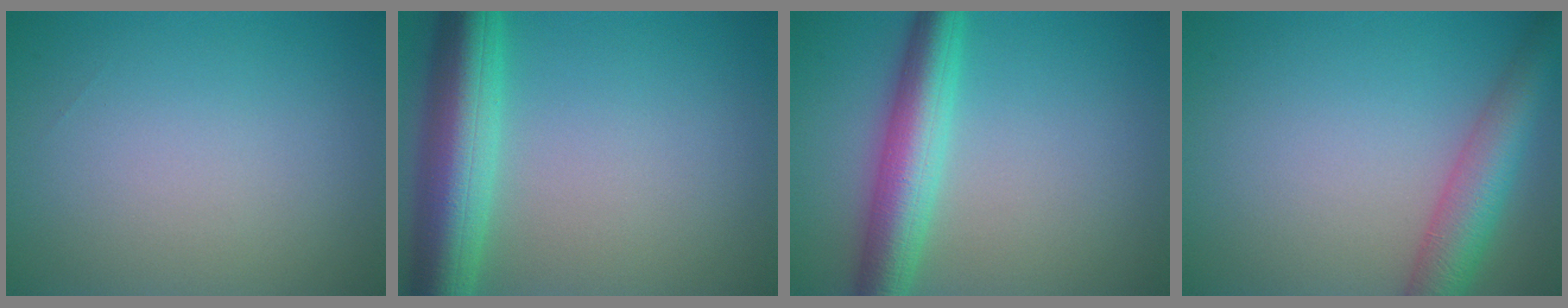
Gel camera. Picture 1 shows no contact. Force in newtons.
{"total": 8.0, "press": 7.9, "slide": 0.3}
{"total": 6.0, "press": 6.0, "slide": 0.1}
{"total": 5.3, "press": 5.3, "slide": 0.2}